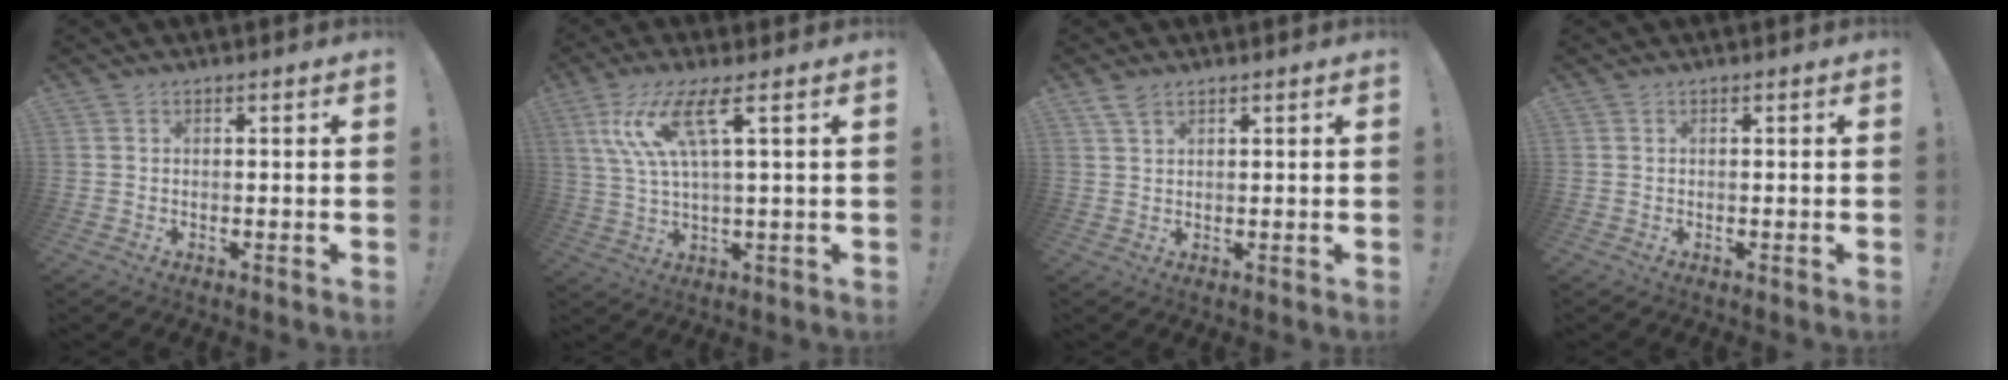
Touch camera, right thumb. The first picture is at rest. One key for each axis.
{"total": 12.0, "fx": 5.1, "fy": 2.0, "fz": 10.7, "tx": -0.219, "ty": -0.006, "tz": 0.087}
{"total": 3.2, "fx": 2.3, "fy": 1.3, "fz": 1.8, "tx": -0.037, "ty": -0.006, "tz": 0.042}
{"total": 0.0}